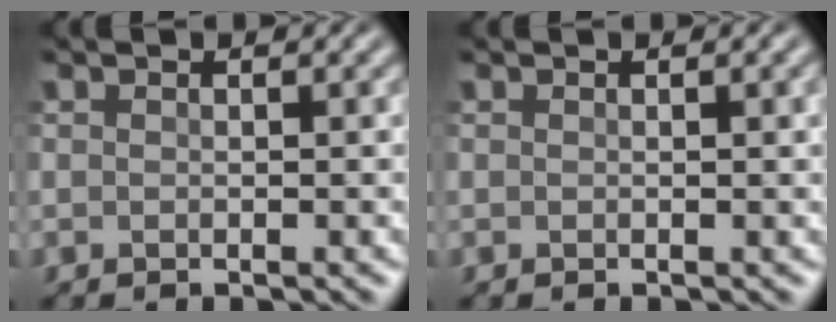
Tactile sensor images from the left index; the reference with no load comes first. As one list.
[{"total": 1.1, "force": [0.2, 0.2, 1.0], "torque": [-0.010, 0.004, 0.002]}]